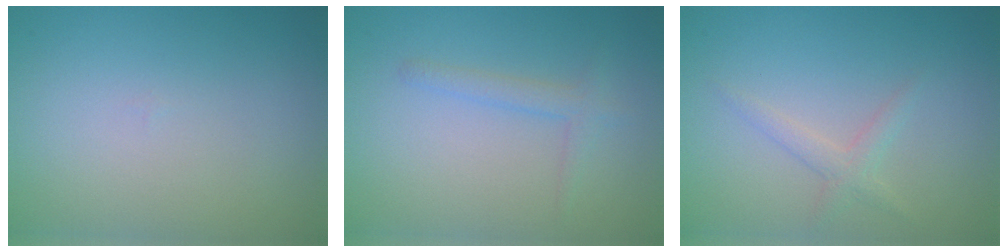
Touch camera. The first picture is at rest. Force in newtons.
{"total": 1.6, "press": 1.6, "slide": 0.1}
{"total": 1.5, "press": 1.5, "slide": 0.1}